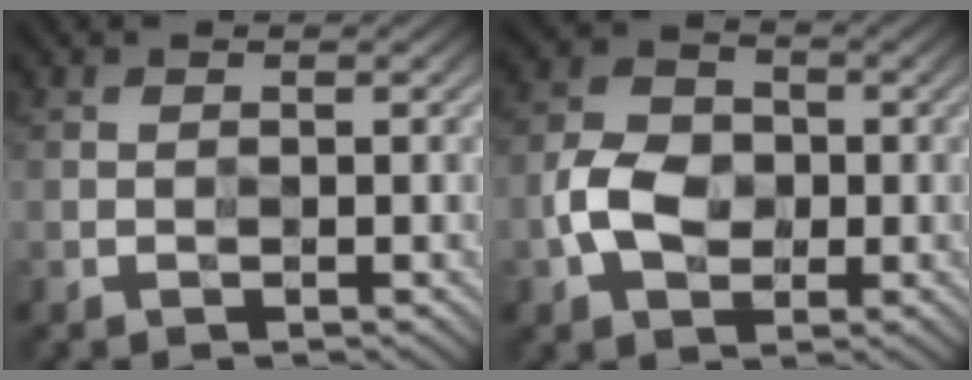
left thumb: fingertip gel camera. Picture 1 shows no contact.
{"total": 5.5, "force": [-1.4, 4.4, 2.9], "torque": [-0.058, 0.008, -0.035]}